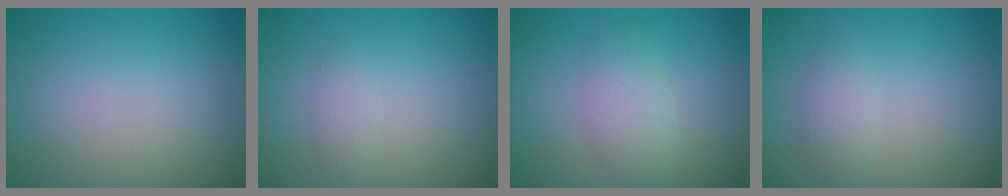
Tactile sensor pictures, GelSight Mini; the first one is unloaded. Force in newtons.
{"total": 1.1, "press": 1.1, "slide": 0.1}
{"total": 2.7, "press": 2.7, "slide": 0.1}
{"total": 1.6, "press": 1.6, "slide": 0.1}